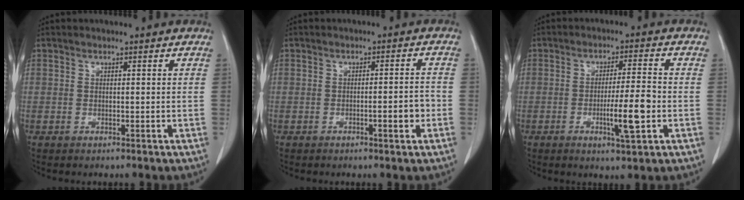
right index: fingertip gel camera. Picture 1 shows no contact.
{"total": 3.6, "force": [-1.4, 0.6, 3.3], "torque": [-0.041, 0.004, -0.019]}
{"total": 7.3, "force": [-2.0, 0.4, 7.0], "torque": [-0.113, -0.005, -0.031]}